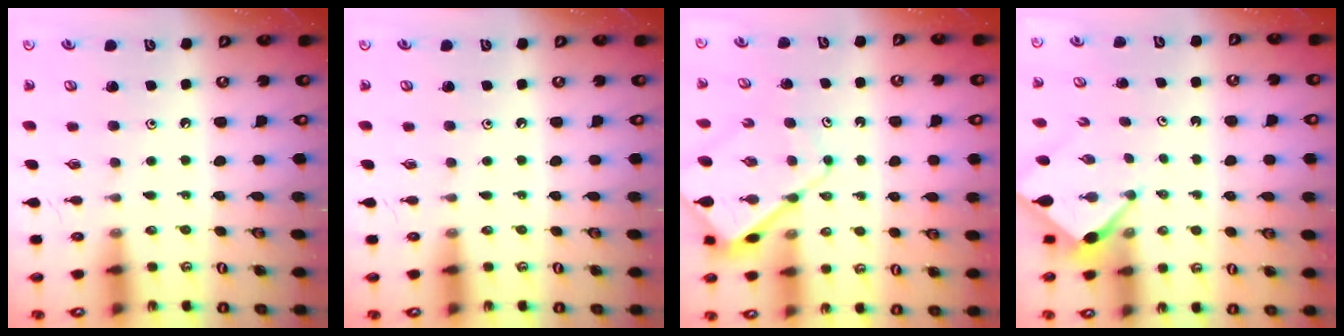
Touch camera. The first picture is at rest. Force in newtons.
{"total": 0.0}
{"total": 8.6, "press": 8.6, "slide": 0.8}
{"total": 2.6, "press": 2.5, "slide": 0.3}